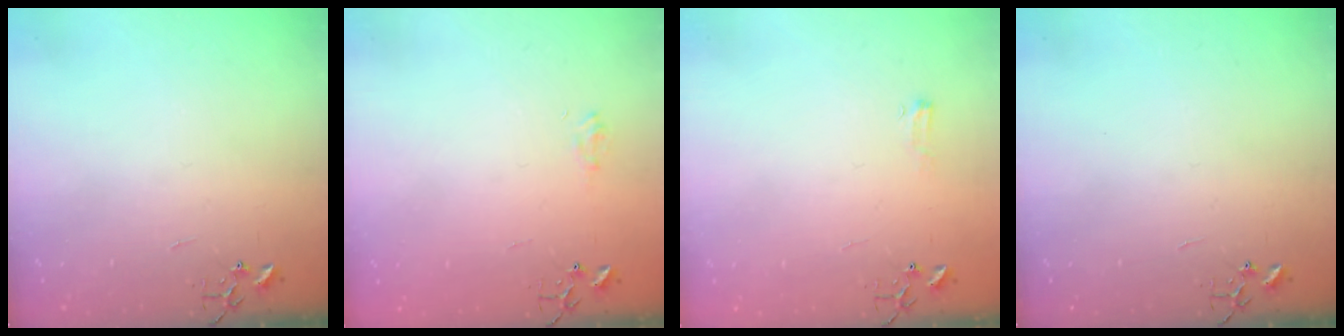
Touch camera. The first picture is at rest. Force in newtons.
{"total": 6.7, "press": 6.6, "slide": 0.7}
{"total": 4.1, "press": 4.1, "slide": 0.6}
{"total": 0.0}